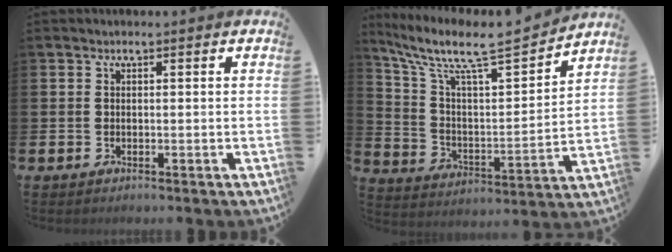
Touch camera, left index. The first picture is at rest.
{"total": 9.6, "force": [8.3, 1.9, 4.6], "torque": [-0.119, -0.060, 0.135]}